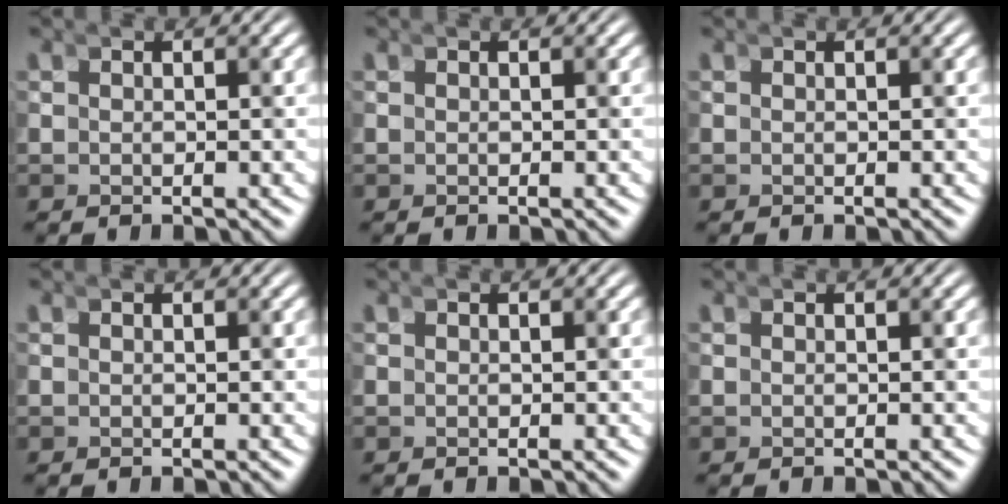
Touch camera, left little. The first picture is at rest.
{"total": 0.0}
{"total": 0.0}
{"total": 0.0}
{"total": 0.0}
{"total": 0.0}